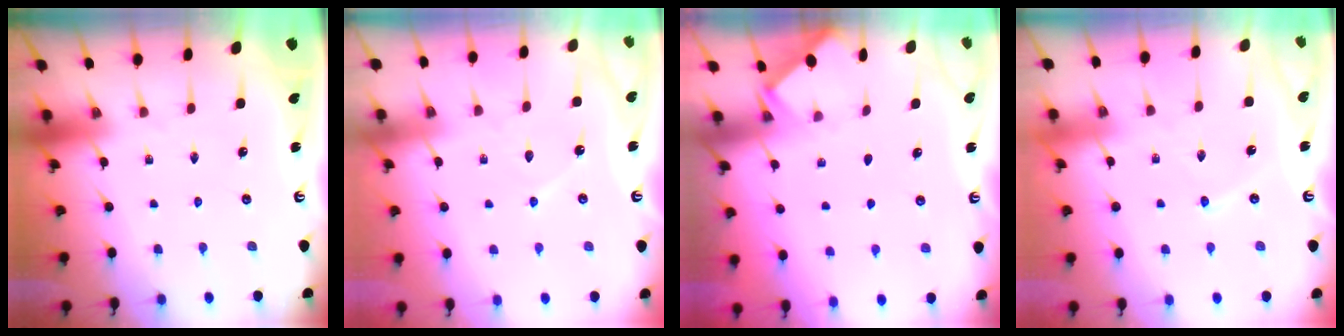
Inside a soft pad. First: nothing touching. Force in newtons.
{"total": 3.7, "press": 3.7, "slide": 0.4}
{"total": 1.7, "press": 1.6, "slide": 0.2}
{"total": 2.2, "press": 2.2, "slide": 0.2}